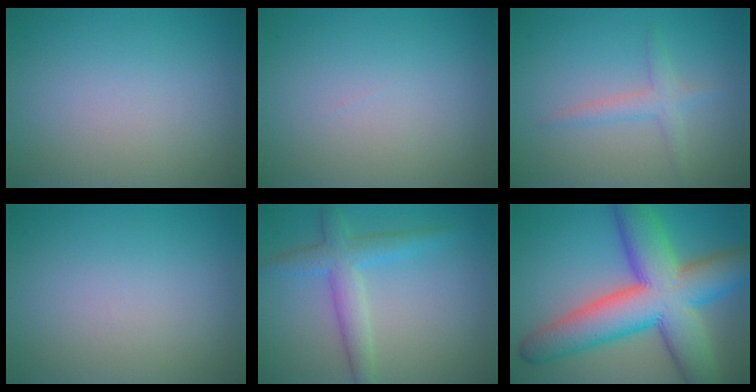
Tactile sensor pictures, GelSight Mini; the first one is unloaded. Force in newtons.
{"total": 0.0}
{"total": 2.0, "press": 2.0, "slide": 0.1}
{"total": 0.0}
{"total": 3.6, "press": 3.6, "slide": 0.1}
{"total": 13.4, "press": 13.4, "slide": 0.5}